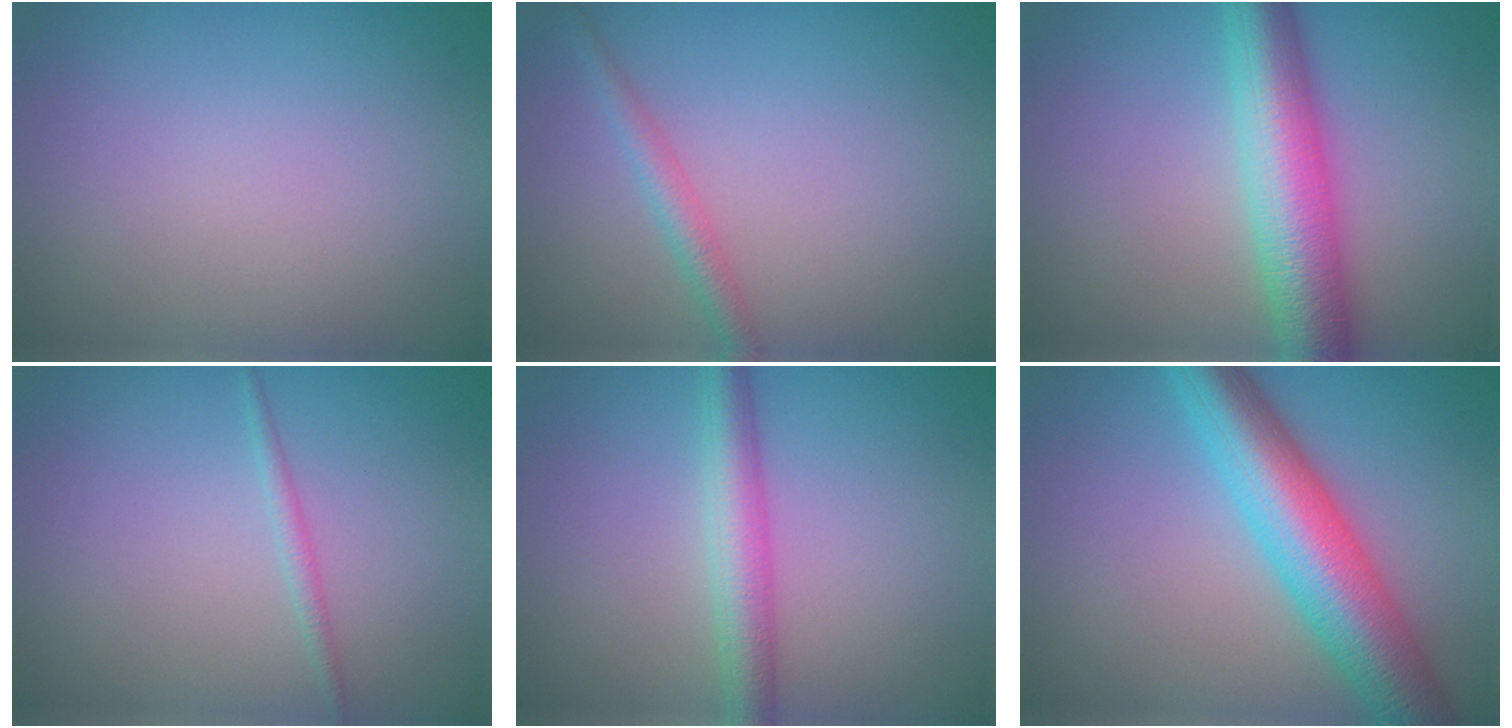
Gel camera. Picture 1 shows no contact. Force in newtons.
{"total": 1.9, "press": 1.9, "slide": 0.0}
{"total": 7.6, "press": 7.6, "slide": 0.1}
{"total": 1.0, "press": 1.0, "slide": 0.0}
{"total": 3.8, "press": 3.8, "slide": 0.1}
{"total": 9.0, "press": 9.0, "slide": 0.1}